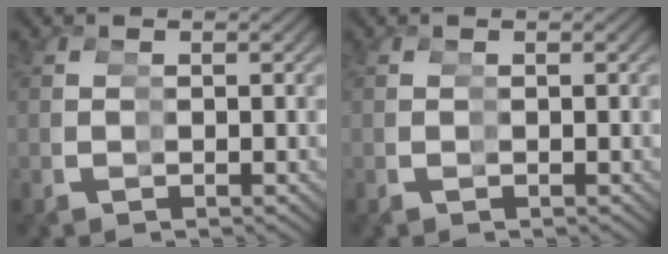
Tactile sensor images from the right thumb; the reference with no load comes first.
{"total": 0.0}